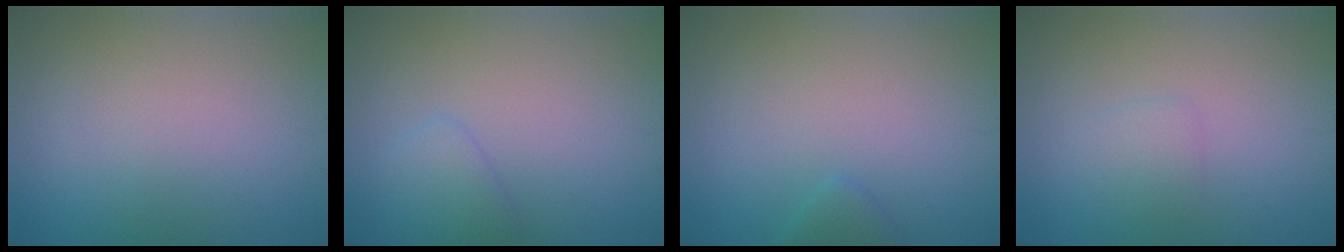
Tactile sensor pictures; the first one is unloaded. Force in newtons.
{"total": 1.8, "press": 1.8, "slide": 0.1}
{"total": 1.0, "press": 1.0, "slide": 0.1}
{"total": 1.1, "press": 1.1, "slide": 0.1}